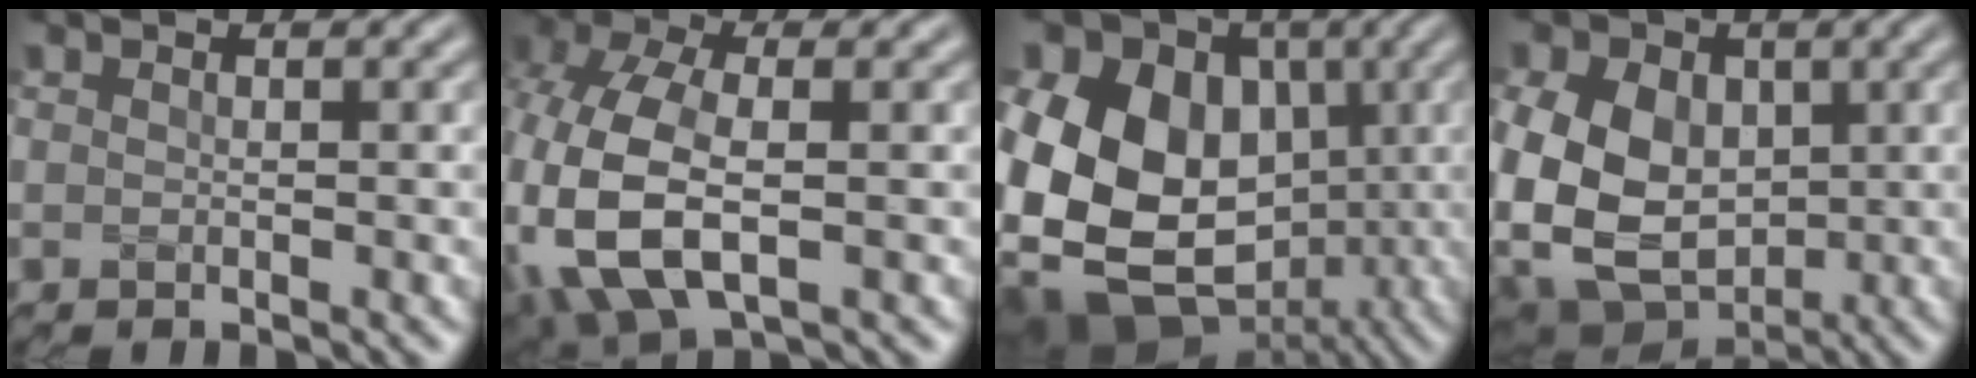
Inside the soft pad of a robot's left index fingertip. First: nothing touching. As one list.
[{"total": 10.4, "force": [-1.7, 6.4, 8.1], "torque": [-0.211, -0.021, -0.024]}, {"total": 19.8, "force": [-1.0, 16.4, 11.0], "torque": [-0.224, 0.012, -0.044]}, {"total": 15.5, "force": [0.9, 12.7, 8.8], "torque": [-0.213, 0.005, 0.008]}]